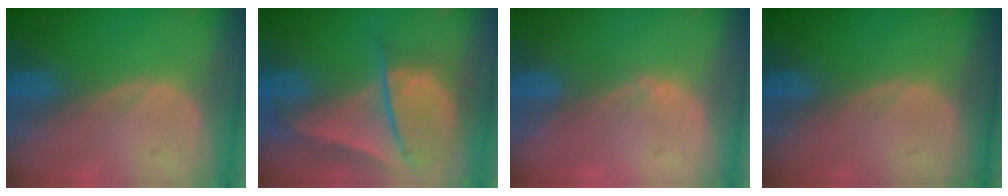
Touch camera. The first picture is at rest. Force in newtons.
{"total": 9.5, "press": 8.2, "slide": 4.9}
{"total": 0.7, "press": 0.7, "slide": 0.3}
{"total": 0.0}